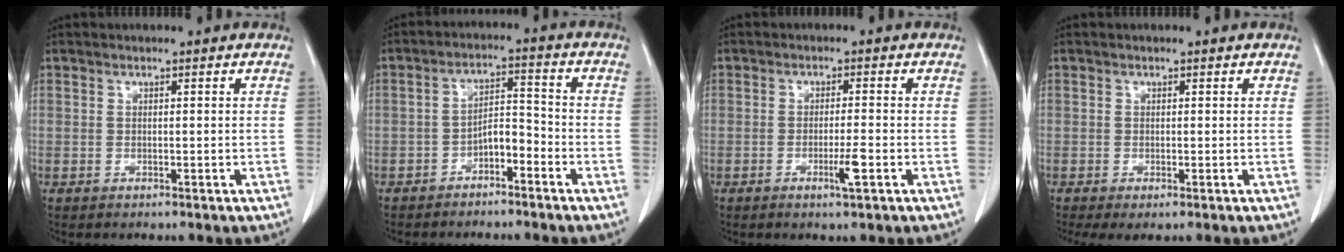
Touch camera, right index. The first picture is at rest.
{"total": 4.6, "force": [-2.9, 1.7, 3.2], "torque": [-0.057, 0.017, -0.048]}
{"total": 3.3, "force": [-1.4, -0.1, 3.0], "torque": [-0.054, -0.005, -0.024]}
{"total": 1.8, "force": [-0.7, 0.6, 1.6], "torque": [-0.027, -0.007, -0.008]}